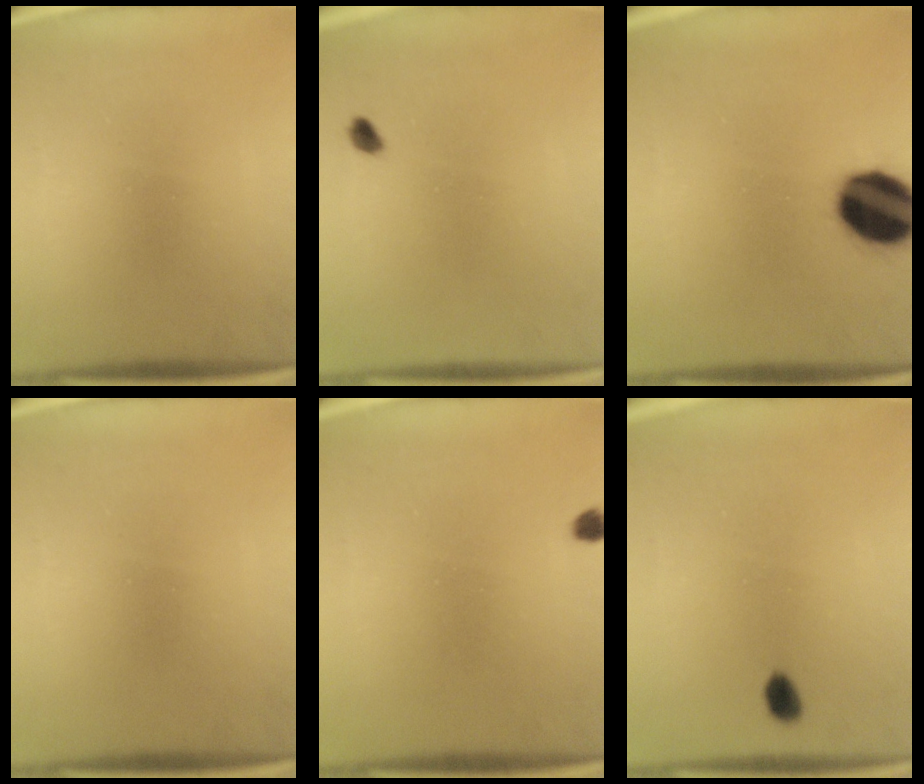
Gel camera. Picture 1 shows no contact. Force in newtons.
{"total": 1.4}
{"total": 15.8}
{"total": 0.0}
{"total": 1.4}
{"total": 2.4}